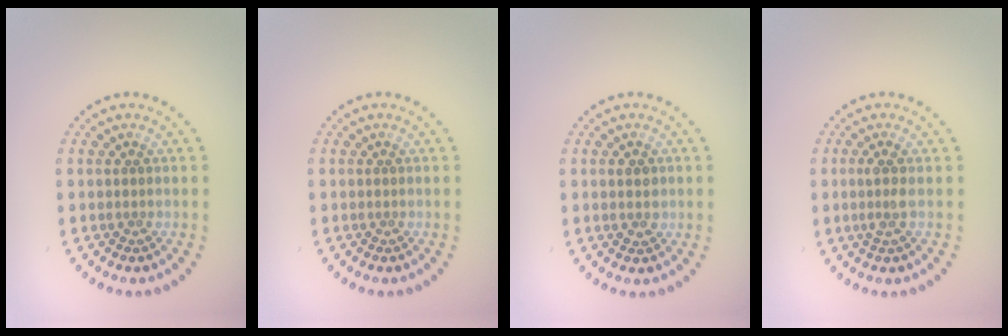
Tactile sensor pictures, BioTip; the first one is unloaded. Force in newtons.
{"total": 0.0}
{"total": 1.4, "press": 1.4, "slide": 0.2}
{"total": 1.5, "press": 1.2, "slide": 0.9}